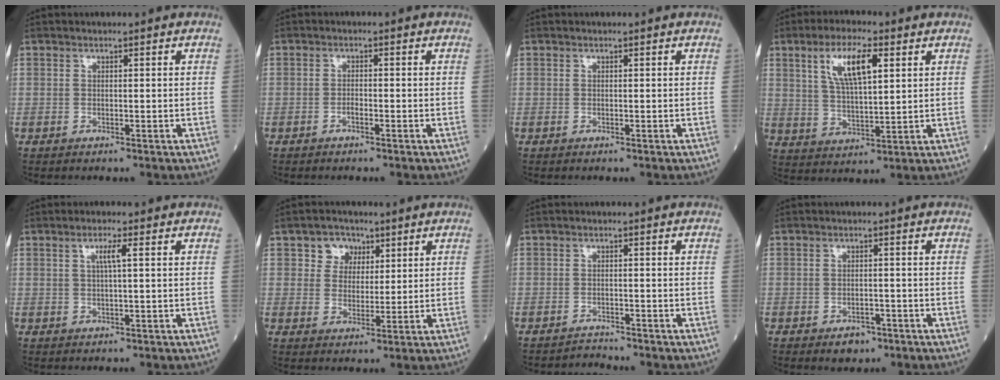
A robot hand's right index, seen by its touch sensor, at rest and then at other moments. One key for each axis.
{"total": 1.1, "fx": -0.6, "fy": 0.3, "fz": 0.8, "tx": -0.012, "ty": 0.003, "tz": -0.012}
{"total": 0.0}
{"total": 9.2, "fx": 3.8, "fy": 2.4, "fz": 8.0, "tx": -0.153, "ty": 0.007, "tz": 0.075}
{"total": 2.5, "fx": 0.7, "fy": -0.2, "fz": 2.4, "tx": -0.047, "ty": 0.001, "tz": 0.013}
{"total": 4.8, "fx": 2.3, "fy": 4.0, "fz": 1.3, "tx": -0.020, "ty": 0.014, "tz": 0.041}
{"total": 1.8, "fx": -1.6, "fy": -0.2, "fz": -0.8, "tx": 0.019, "ty": -0.011, "tz": -0.026}
{"total": 3.0, "fx": -1.8, "fy": 1.8, "fz": 1.6, "tx": -0.019, "ty": 0.002, "tz": -0.018}